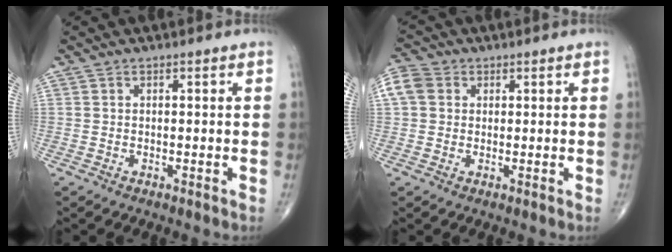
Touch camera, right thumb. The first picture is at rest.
{"total": 5.6, "force": [1.3, 4.6, 2.8], "torque": [-0.057, 0.015, 0.021]}